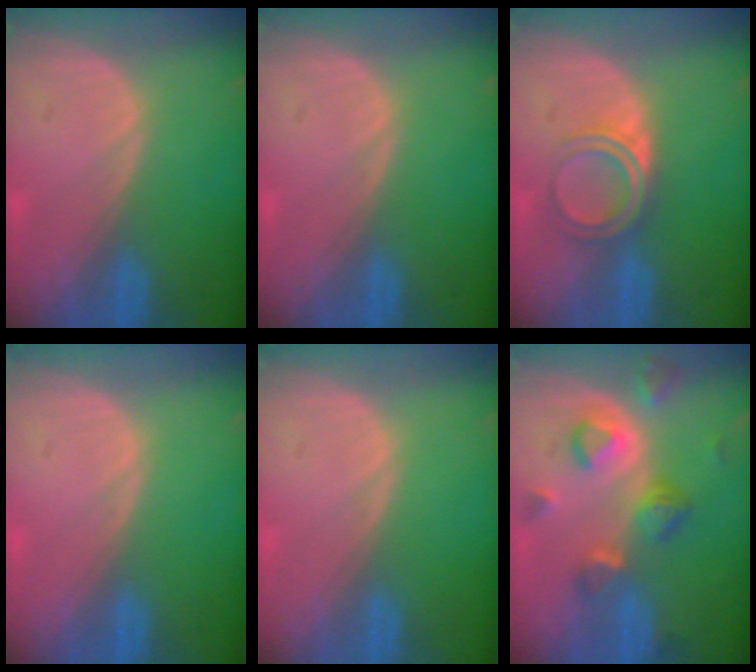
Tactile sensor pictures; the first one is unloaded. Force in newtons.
{"total": 0.0}
{"total": 4.9, "press": 4.2, "slide": 2.5}
{"total": 0.0}
{"total": 0.0}
{"total": 8.0, "press": 7.2, "slide": 3.5}